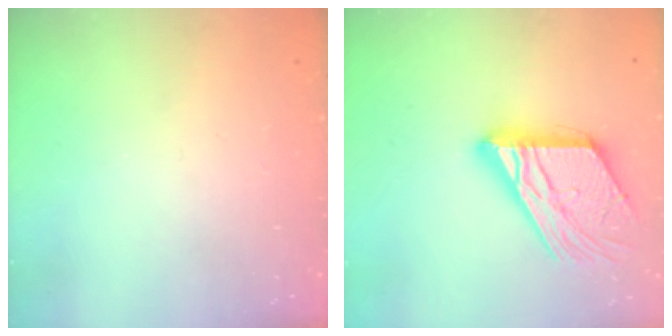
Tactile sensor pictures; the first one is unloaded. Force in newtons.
{"total": 19.7, "press": 19.6, "slide": 1.8}